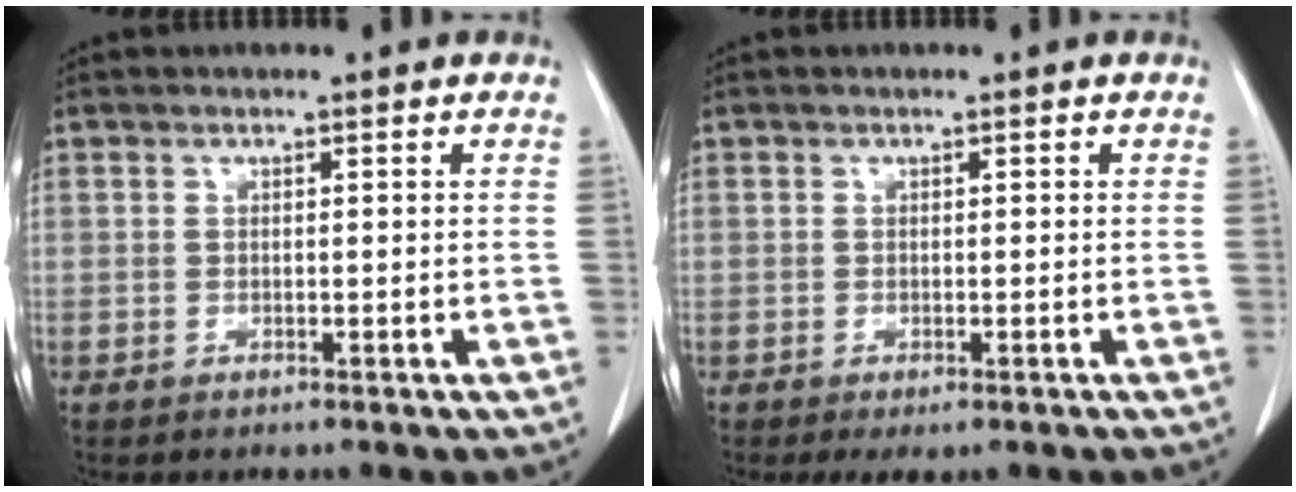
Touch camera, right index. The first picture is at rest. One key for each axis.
{"total": 1.8, "fx": -1.2, "fy": 1.1, "fz": 0.9, "tx": -0.007, "ty": 0.001, "tz": -0.009}